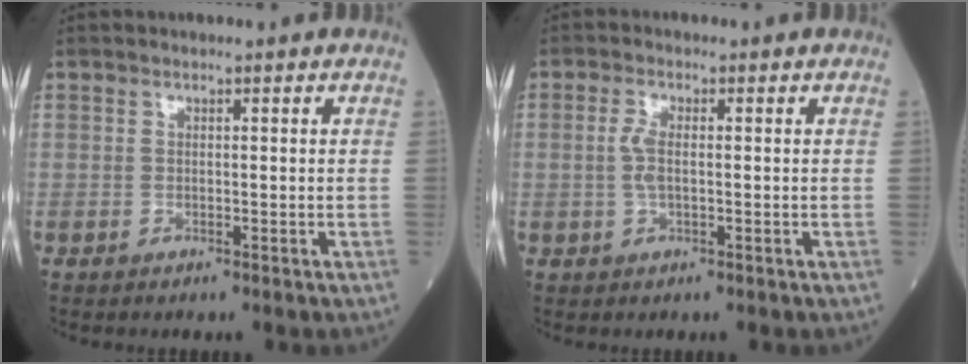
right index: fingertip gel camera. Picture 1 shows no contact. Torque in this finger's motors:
{"motor_torque": [0.35, -0.03, 0.27, 0.08]}